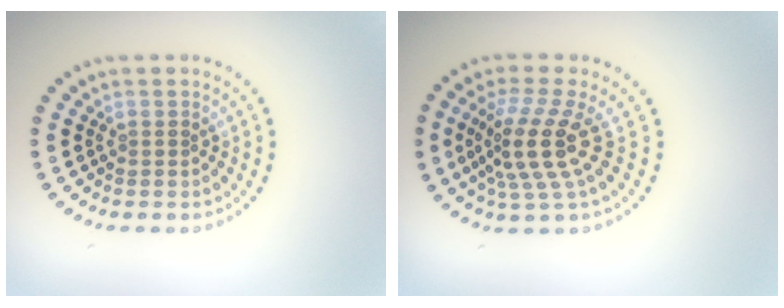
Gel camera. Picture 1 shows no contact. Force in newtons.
{"total": 4.6, "press": 3.5, "slide": 3.0}